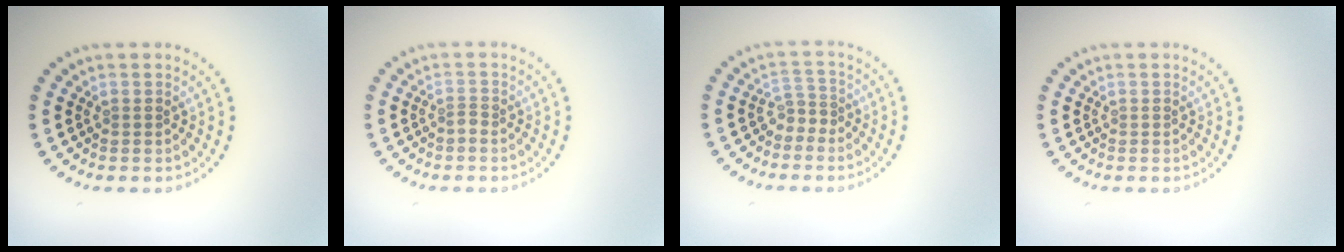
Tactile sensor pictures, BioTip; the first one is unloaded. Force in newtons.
{"total": 0.9, "press": 0.5, "slide": 0.7}
{"total": 1.6, "press": 1.0, "slide": 1.2}
{"total": 0.0}